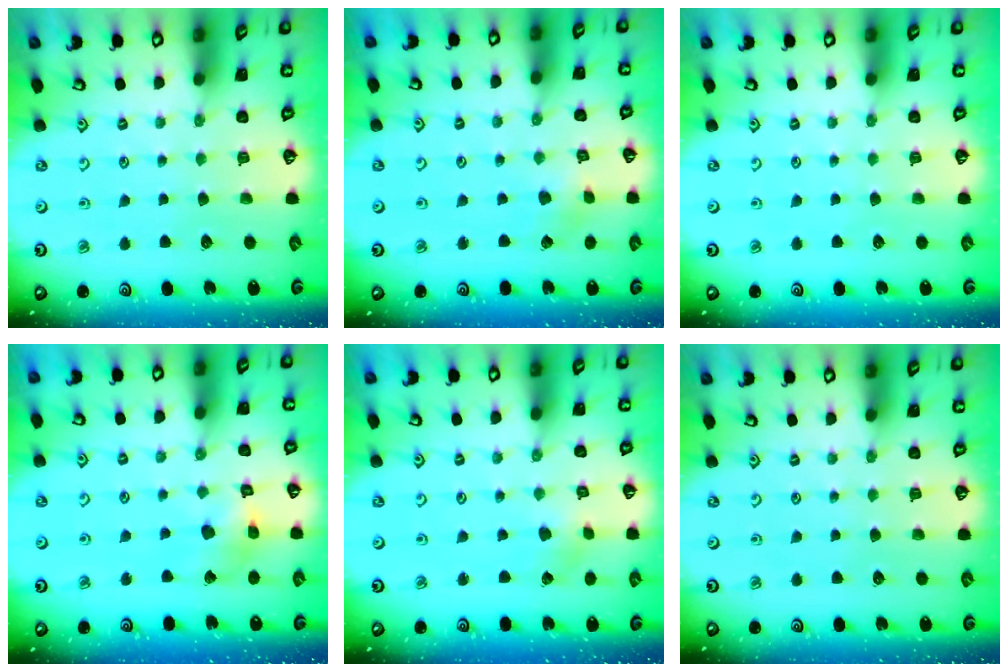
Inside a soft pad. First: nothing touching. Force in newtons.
{"total": 2.1, "press": 2.1, "slide": 0.1}
{"total": 0.0}
{"total": 9.6, "press": 9.5, "slide": 1.2}
{"total": 2.1, "press": 2.1, "slide": 0.2}
{"total": 0.0}